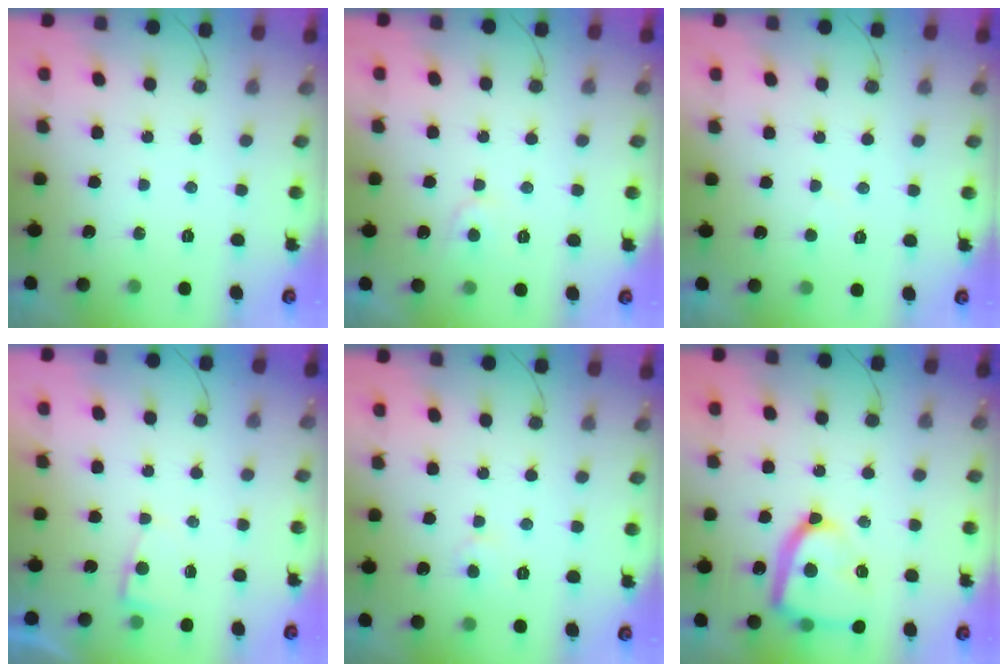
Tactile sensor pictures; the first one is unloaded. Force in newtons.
{"total": 6.4, "press": 6.4, "slide": 0.4}
{"total": 1.6, "press": 1.6, "slide": 0.2}
{"total": 1.8, "press": 1.8, "slide": 0.2}
{"total": 3.8, "press": 3.8, "slide": 0.3}
{"total": 16.9, "press": 16.8, "slide": 1.7}